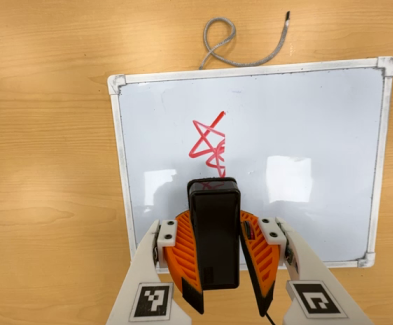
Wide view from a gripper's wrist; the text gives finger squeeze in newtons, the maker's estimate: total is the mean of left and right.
{"total": 11.4, "left": 10.0, "right": 12.7}